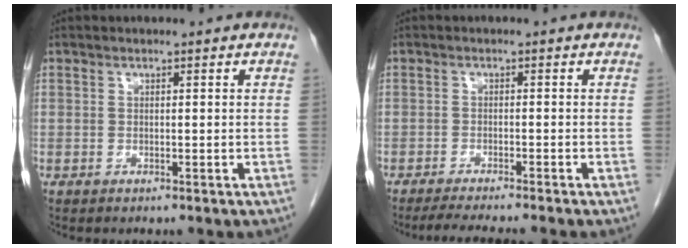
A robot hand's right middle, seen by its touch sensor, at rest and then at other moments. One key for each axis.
{"total": 5.7, "fx": -4.9, "fy": -0.8, "fz": 2.6, "tx": -0.038, "ty": -0.018, "tz": -0.079}